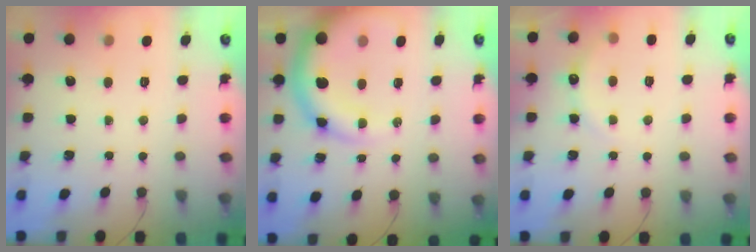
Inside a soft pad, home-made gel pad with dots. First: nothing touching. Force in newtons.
{"total": 9.9, "press": 9.5, "slide": 2.9}
{"total": 5.8, "press": 5.6, "slide": 1.4}